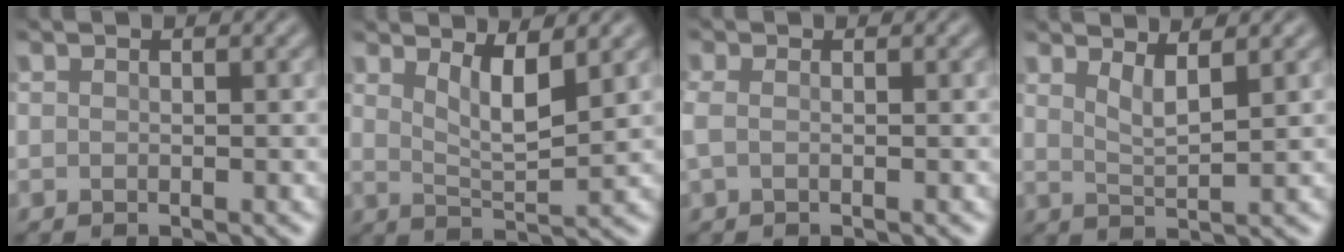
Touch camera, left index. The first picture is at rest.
{"total": 3.5, "force": [1.9, 0.9, 2.8], "torque": [-0.053, -0.011, 0.034]}
{"total": 1.2, "force": [0.0, 0.7, 1.0], "torque": [-0.027, 0.002, -0.006]}
{"total": 2.3, "force": [1.5, 0.5, 1.7], "torque": [-0.027, -0.008, 0.026]}